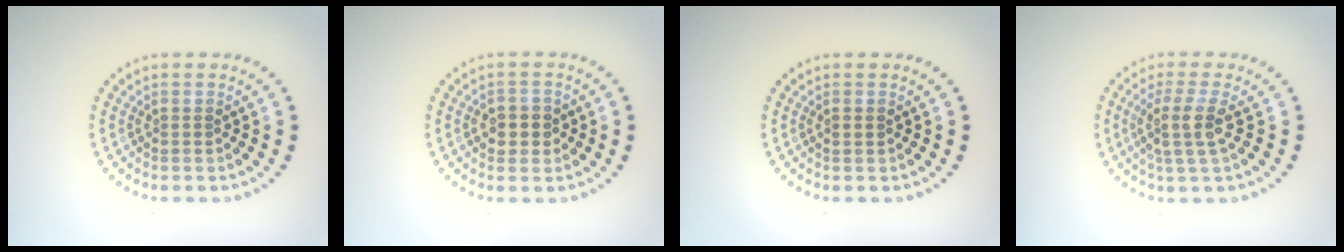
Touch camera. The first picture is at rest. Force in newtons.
{"total": 2.4, "press": 2.3, "slide": 0.6}
{"total": 0.8, "press": 0.8, "slide": 0.1}
{"total": 3.1, "press": 2.4, "slide": 2.0}